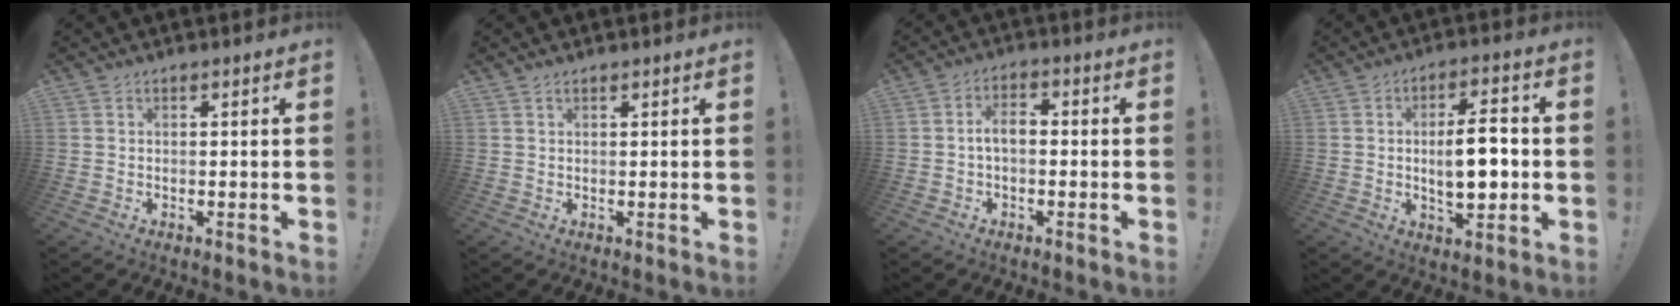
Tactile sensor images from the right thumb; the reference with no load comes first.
{"total": 0.7, "force": [0.6, 0.3, 0.2], "torque": [0.000, -0.003, 0.011]}
{"total": 4.6, "force": [-0.4, 2.4, 3.9], "torque": [-0.065, 0.007, -0.009]}
{"total": 10.6, "force": [-0.6, 4.4, 9.6], "torque": [-0.147, -0.001, -0.015]}